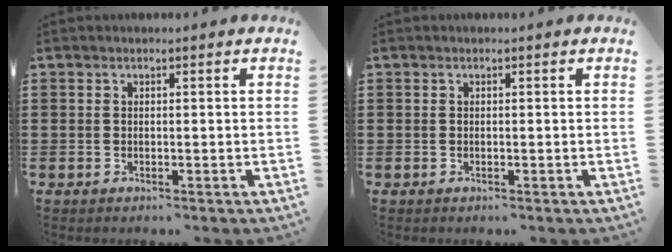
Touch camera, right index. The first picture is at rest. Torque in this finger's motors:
{"motor_torque": [0.58, 0.62, 0.00, 0.00]}